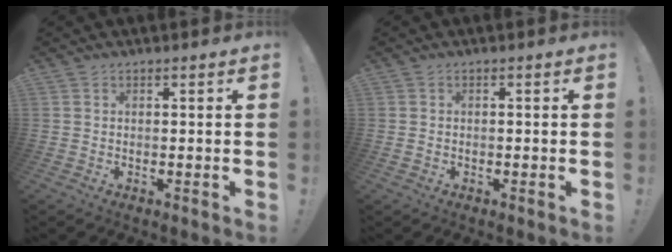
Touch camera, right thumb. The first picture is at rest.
{"total": 0.8, "force": [-0.3, 0.6, 0.3], "torque": [-0.004, 0.002, -0.006]}